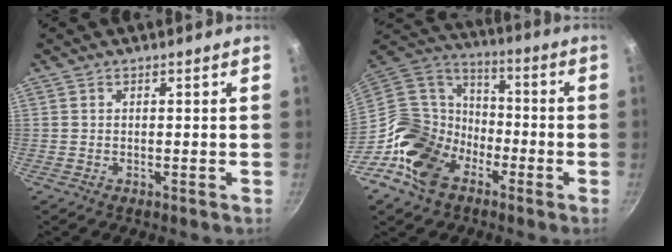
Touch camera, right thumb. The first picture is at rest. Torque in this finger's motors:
{"motor_torque": [2.44, 1.18, 1.25, -1.28, 0.06]}